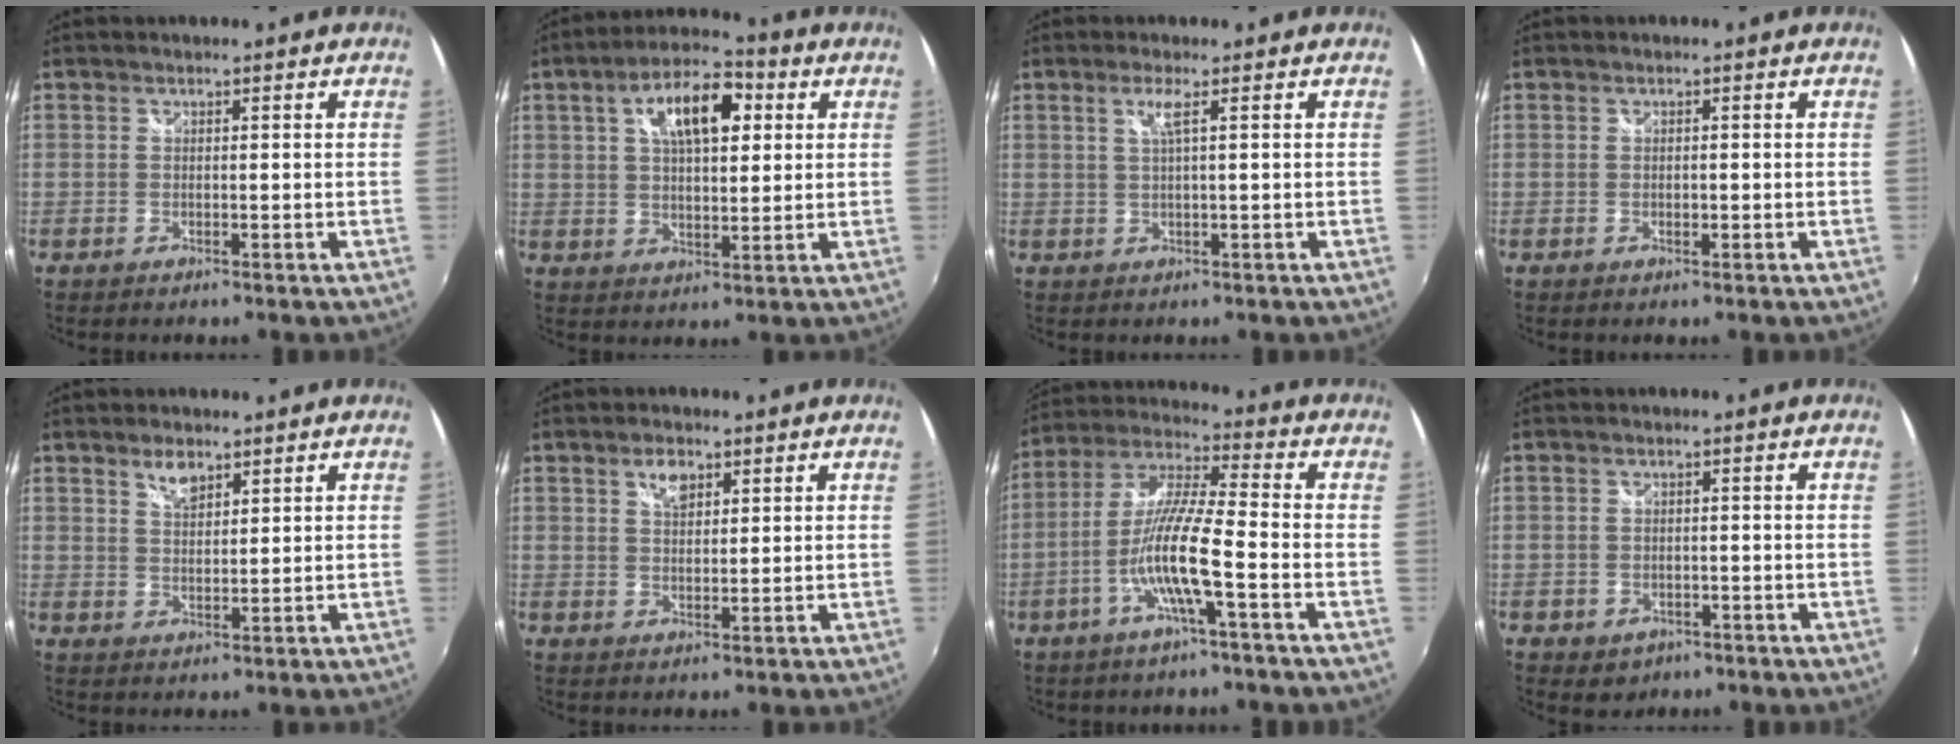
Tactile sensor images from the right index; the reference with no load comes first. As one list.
[{"total": 11.9, "force": [4.0, 5.3, 9.9], "torque": [-0.164, 0.029, 0.063]}, {"total": 2.3, "force": [0.8, -0.5, 2.1], "torque": [-0.040, -0.003, 0.016]}, {"total": 0.7, "force": [-0.1, 0.5, 0.5], "torque": [-0.008, 0.000, -0.003]}, {"total": 3.7, "force": [2.6, 1.6, 2.1], "torque": [-0.033, 0.002, 0.045]}, {"total": 3.7, "force": [2.0, 2.0, 2.4], "torque": [-0.039, 0.006, 0.036]}, {"total": 11.2, "force": [-4.3, 0.2, 10.4], "torque": [-0.211, 0.002, -0.085]}, {"total": 3.7, "force": [-1.6, 3.1, 1.3], "torque": [-0.034, -0.001, -0.015]}]